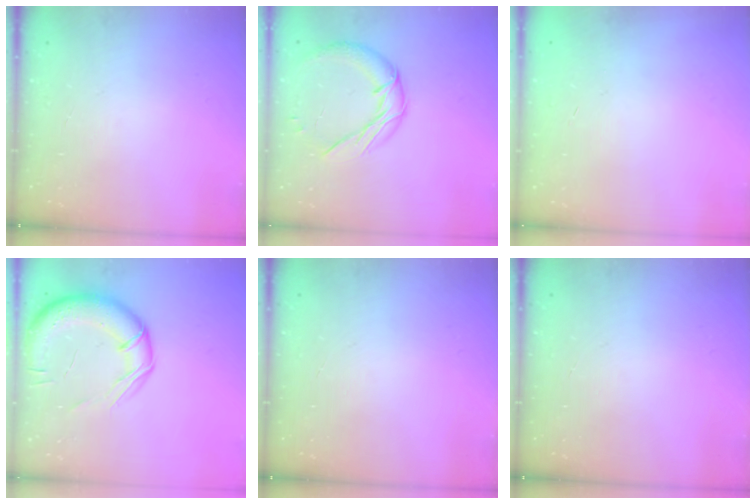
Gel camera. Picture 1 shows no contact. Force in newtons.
{"total": 11.5, "press": 11.5, "slide": 0.8}
{"total": 0.6, "press": 0.5, "slide": 0.2}
{"total": 16.7, "press": 16.5, "slide": 2.5}
{"total": 0.0}
{"total": 0.0}